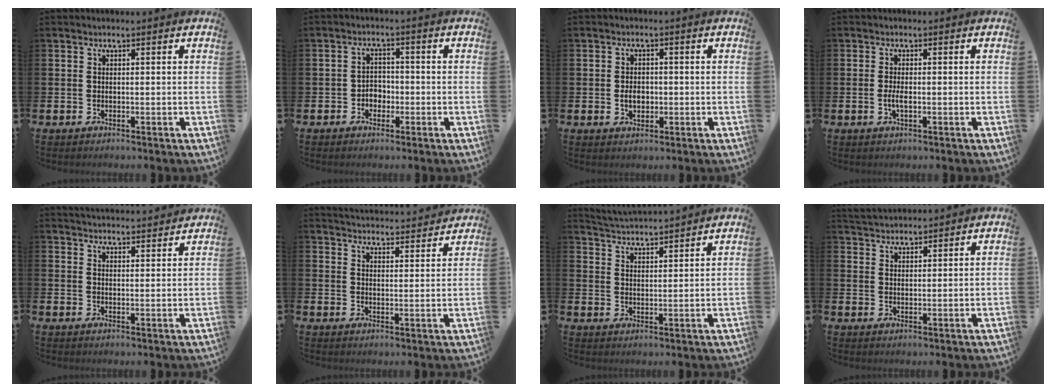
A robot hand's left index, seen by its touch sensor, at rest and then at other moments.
{"total": 2.6, "force": [-1.2, 2.1, 1.0], "torque": [-0.022, 0.007, -0.028]}
{"total": 2.7, "force": [-0.3, 2.0, 1.9], "torque": [-0.019, -0.002, -0.012]}
{"total": 1.8, "force": [-0.3, 0.6, 1.6], "torque": [-0.028, -0.001, -0.007]}
{"total": 3.5, "force": [3.5, 0.1, 0.0], "torque": [-0.007, -0.021, 0.063]}
{"total": 4.3, "force": [4.3, 0.2, 0.0], "torque": [-0.011, -0.034, 0.075]}
{"total": 4.0, "force": [4.0, 0.0, -0.1], "torque": [-0.019, -0.025, 0.073]}
{"total": 3.4, "force": [3.4, 0.5, 0.0], "torque": [-0.009, -0.014, 0.062]}